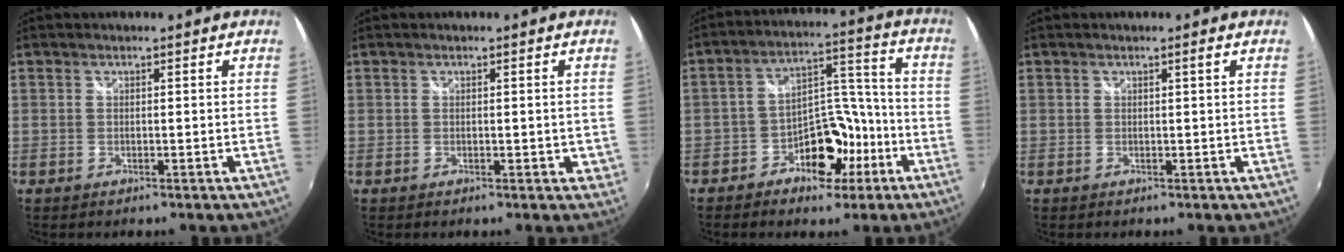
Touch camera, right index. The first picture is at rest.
{"total": 2.1, "force": [-0.4, 1.3, 1.6], "torque": [-0.017, -0.001, 0.000]}
{"total": 11.0, "force": [-6.1, 7.0, 5.9], "torque": [-0.089, 0.038, -0.087]}
{"total": 0.7, "force": [0.2, -0.3, 0.7], "torque": [-0.010, 0.001, 0.003]}